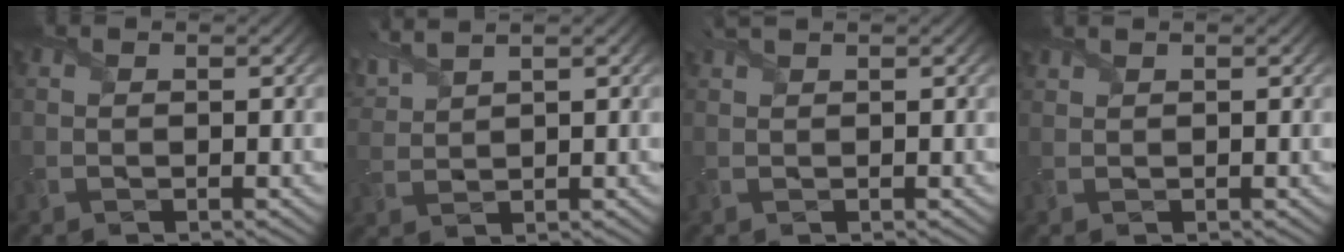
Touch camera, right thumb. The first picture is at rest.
{"total": 4.2, "force": [3.6, 0.4, 2.0], "torque": [-0.065, 0.017, 0.073]}
{"total": 1.3, "force": [1.2, -0.2, 0.6], "torque": [-0.016, 0.008, 0.025]}
{"total": 0.9, "force": [0.9, -0.2, -0.1], "torque": [-0.004, 0.003, 0.021]}